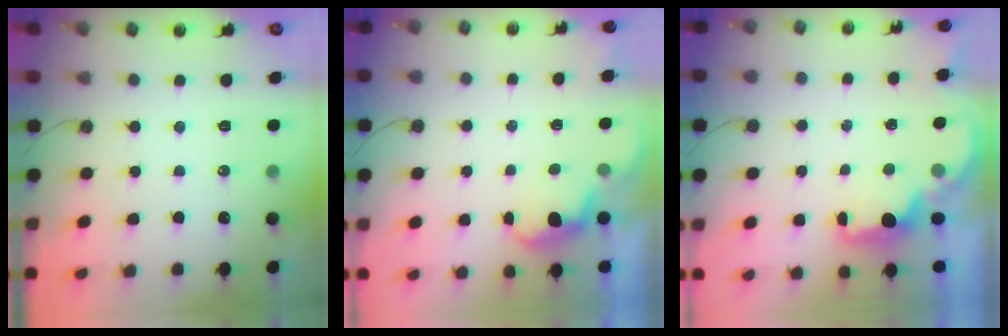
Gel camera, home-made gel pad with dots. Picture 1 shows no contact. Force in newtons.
{"total": 2.3, "press": 2.1, "slide": 0.9}
{"total": 2.3, "press": 2.1, "slide": 0.8}